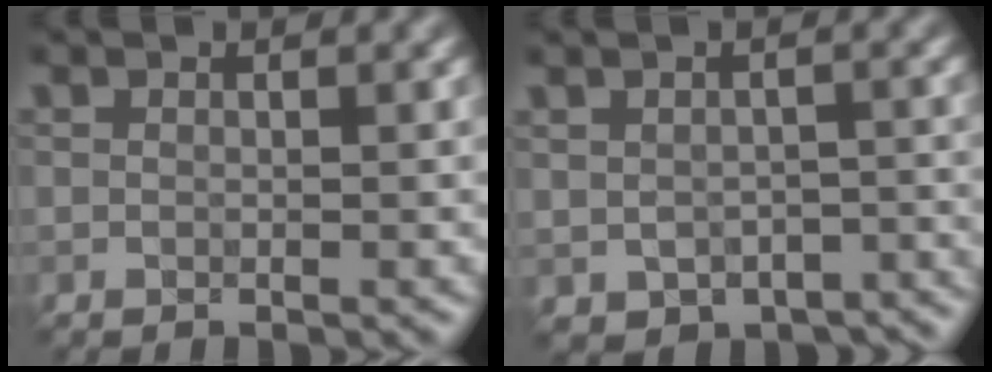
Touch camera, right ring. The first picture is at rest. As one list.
[{"total": 3.6, "force": [-2.2, 2.4, 1.5], "torque": [-0.016, -0.020, -0.022]}]